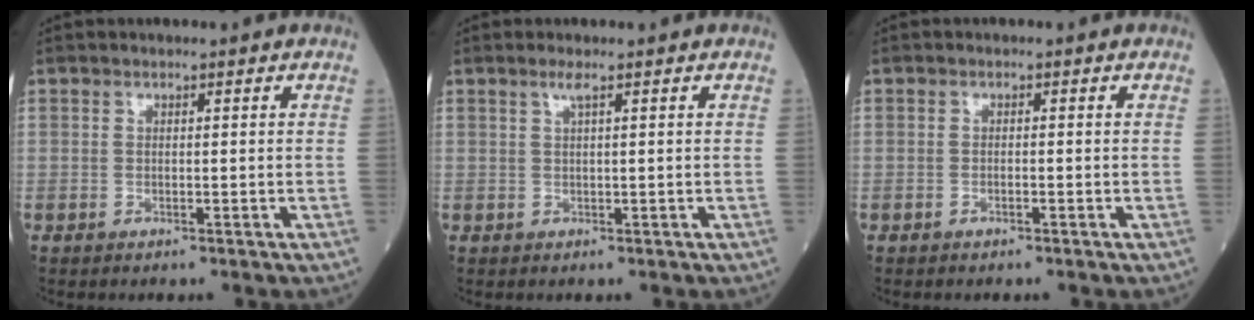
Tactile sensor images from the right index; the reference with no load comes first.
{"total": 1.2, "force": [0.7, -0.2, 1.0], "torque": [-0.028, 0.004, 0.016]}
{"total": 0.6, "force": [-0.4, 0.1, 0.5], "torque": [-0.008, 0.002, -0.007]}